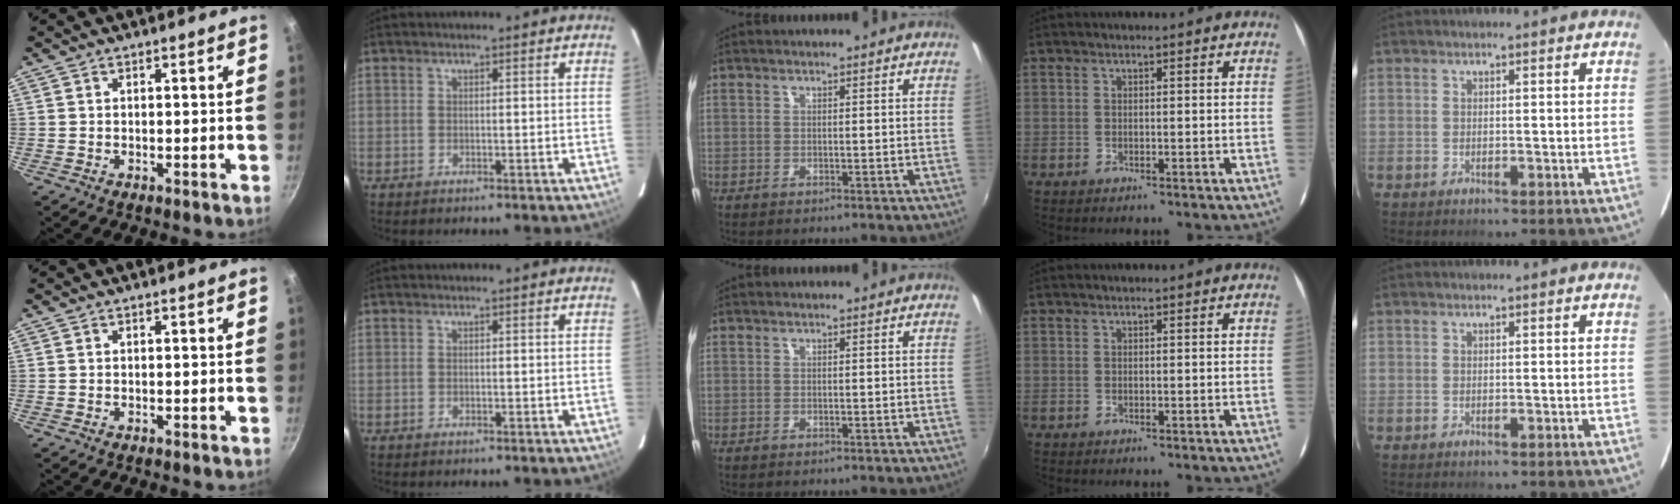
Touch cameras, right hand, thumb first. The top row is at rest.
{}